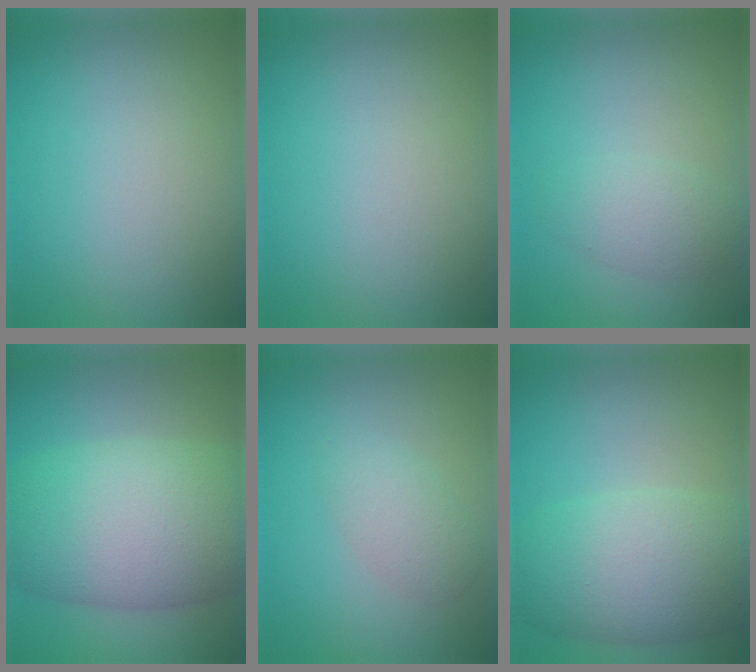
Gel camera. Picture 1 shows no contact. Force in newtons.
{"total": 0.0}
{"total": 2.4, "press": 2.4, "slide": 0.0}
{"total": 12.0, "press": 12.0, "slide": 0.6}
{"total": 2.2, "press": 2.2, "slide": 0.0}
{"total": 8.1, "press": 8.1, "slide": 0.5}